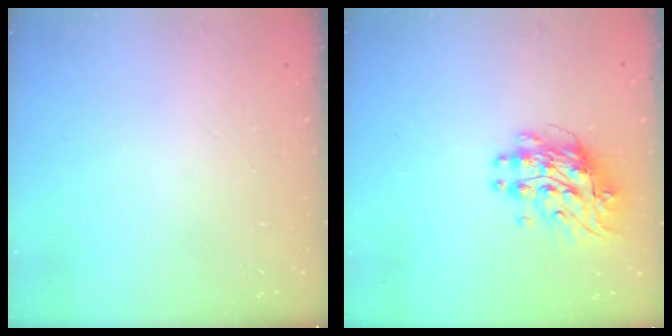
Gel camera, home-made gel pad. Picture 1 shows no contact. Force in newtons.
{"total": 9.8, "press": 9.7, "slide": 0.8}